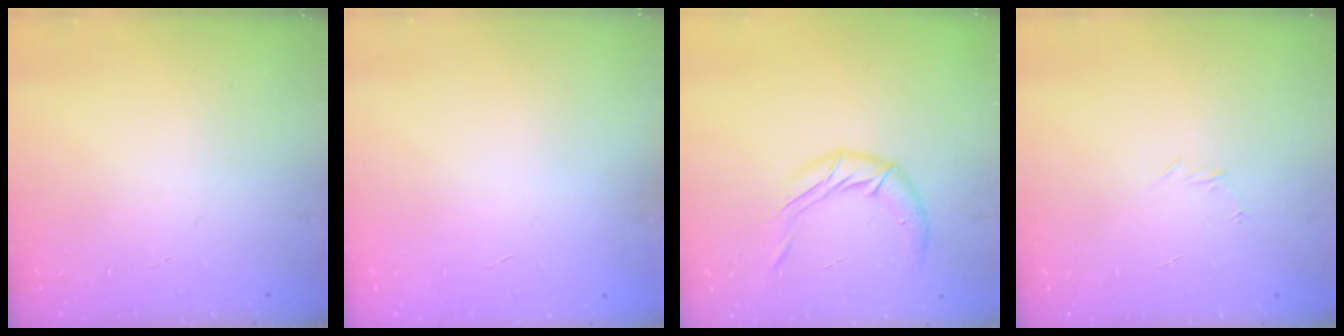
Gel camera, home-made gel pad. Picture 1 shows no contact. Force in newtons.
{"total": 0.0}
{"total": 10.8, "press": 10.7, "slide": 1.3}
{"total": 4.1, "press": 3.9, "slide": 1.2}